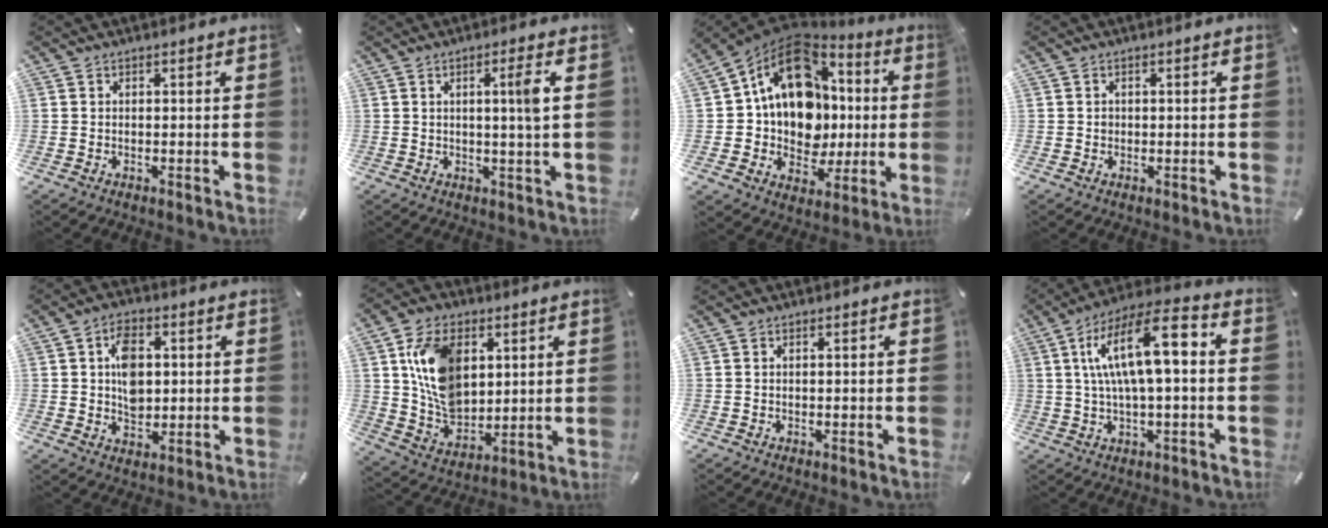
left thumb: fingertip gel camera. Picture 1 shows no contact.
{"total": 5.0, "force": [1.0, -0.4, 4.9], "torque": [-0.087, -0.009, 0.009]}
{"total": 18.5, "force": [4.5, 14.3, 10.9], "torque": [-0.200, -0.024, 0.085]}
{"total": 0.8, "force": [-0.1, 0.7, 0.2], "torque": [-0.003, 0.006, -0.003]}
{"total": 8.0, "force": [1.2, 5.7, 5.5], "torque": [-0.072, -0.001, 0.018]}
{"total": 15.1, "force": [4.5, 10.6, 9.7], "torque": [-0.197, -0.001, 0.086]}
{"total": 0.0}
{"total": 14.9, "force": [3.0, 5.5, 13.5], "torque": [-0.243, 0.002, 0.050]}